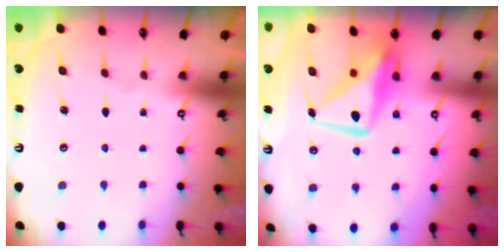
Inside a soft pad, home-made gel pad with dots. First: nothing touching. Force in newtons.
{"total": 12.4, "press": 12.4, "slide": 1.1}